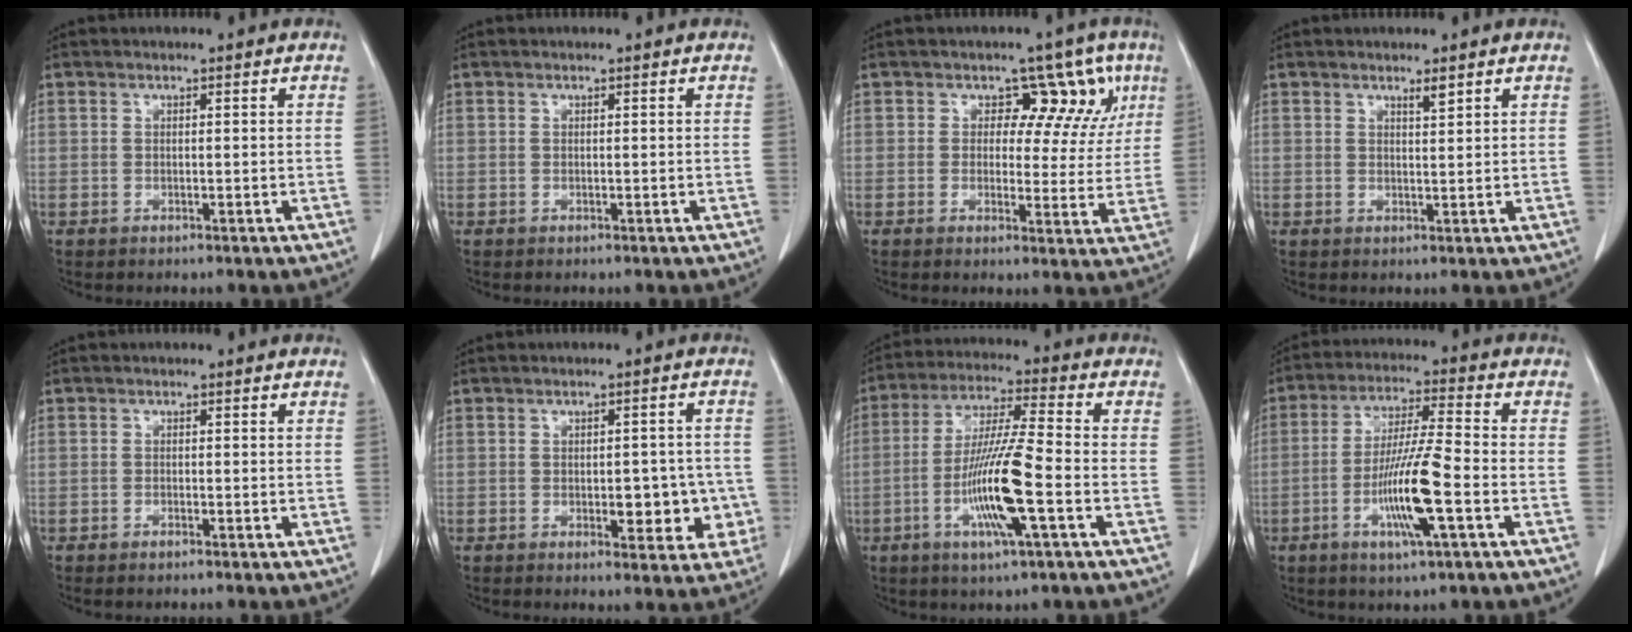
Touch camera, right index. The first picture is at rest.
{"total": 0.0}
{"total": 7.8, "force": [3.3, 5.6, 4.3], "torque": [-0.023, 0.016, 0.034]}
{"total": 1.3, "force": [1.0, 0.0, 0.8], "torque": [-0.015, -0.006, 0.018]}
{"total": 0.8, "force": [-0.7, 0.1, 0.4], "torque": [-0.013, -0.002, -0.010]}
{"total": 6.3, "force": [-1.4, 3.1, 5.2], "torque": [-0.048, 0.011, -0.009]}
{"total": 12.7, "force": [-3.8, 0.3, 12.1], "torque": [-0.237, -0.009, -0.072]}
{"total": 11.4, "force": [-3.6, 0.2, 10.8], "torque": [-0.207, -0.009, -0.067]}